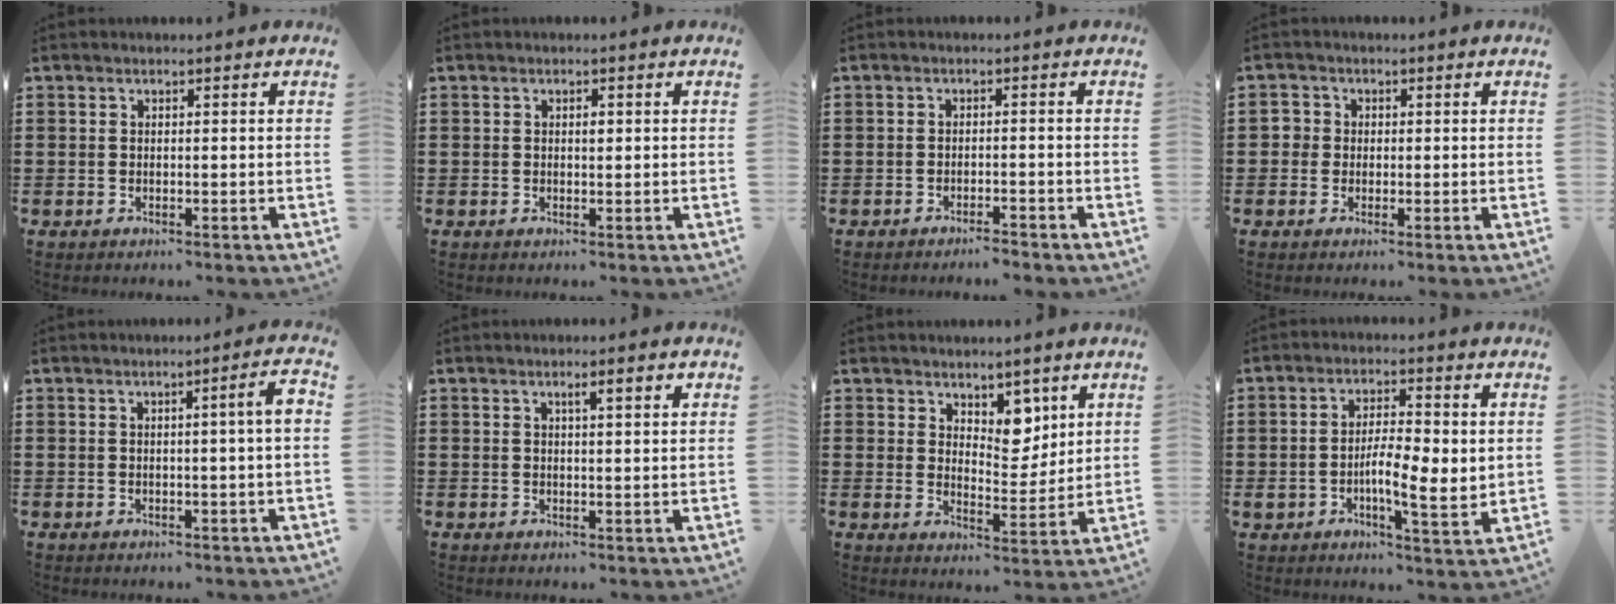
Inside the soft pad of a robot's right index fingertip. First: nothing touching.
{"total": 0.8, "force": [0.2, 0.4, 0.7], "torque": [-0.014, 0.001, 0.002]}
{"total": 1.8, "force": [-1.7, -0.1, 0.4], "torque": [-0.010, 0.000, -0.035]}
{"total": 2.0, "force": [-0.2, 1.9, 0.5], "torque": [-0.019, 0.007, -0.007]}
{"total": 3.5, "force": [0.2, -0.2, 3.4], "torque": [-0.053, -0.005, -0.002]}
{"total": 2.4, "force": [0.8, 0.3, 2.3], "torque": [-0.038, -0.001, 0.008]}
{"total": 5.7, "force": [4.0, 3.5, 2.0], "torque": [-0.033, -0.011, 0.069]}
{"total": 6.1, "force": [-0.7, 2.5, 5.6], "torque": [-0.106, 0.003, -0.015]}